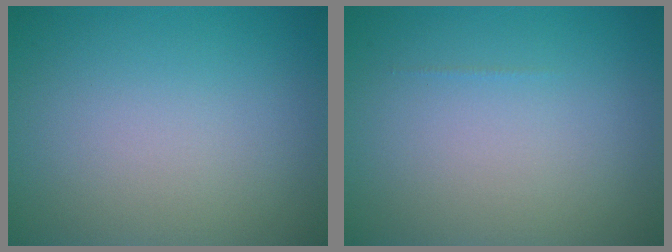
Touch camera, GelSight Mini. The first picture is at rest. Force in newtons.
{"total": 0.0}